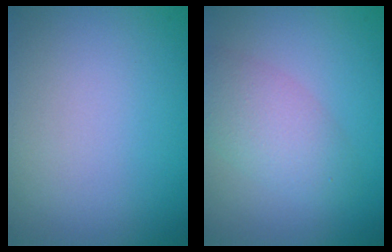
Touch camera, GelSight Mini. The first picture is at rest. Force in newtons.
{"total": 2.7, "press": 2.7, "slide": 0.2}